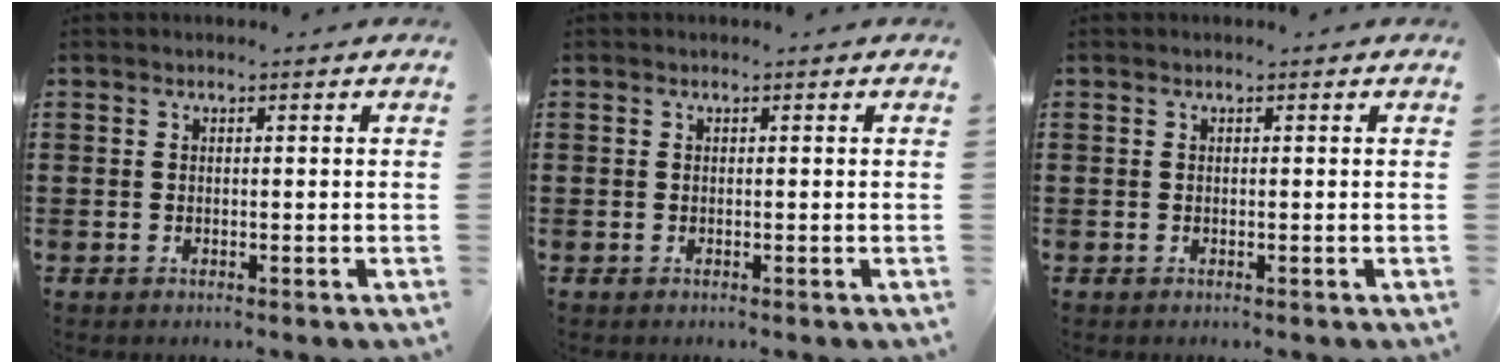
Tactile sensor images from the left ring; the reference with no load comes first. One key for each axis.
{"total": 0.0}
{"total": 0.0}